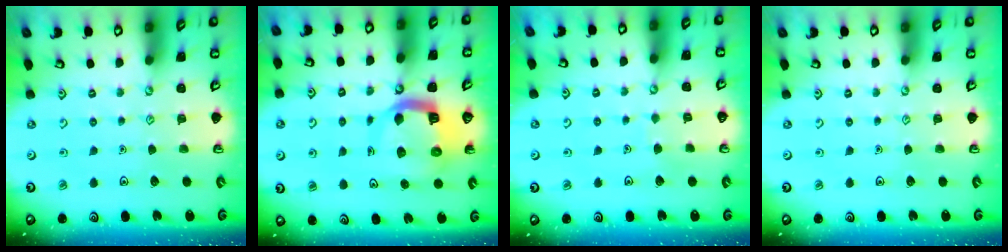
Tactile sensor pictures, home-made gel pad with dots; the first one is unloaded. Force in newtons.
{"total": 10.4, "press": 10.3, "slide": 1.2}
{"total": 3.0, "press": 3.0, "slide": 0.2}
{"total": 0.0}